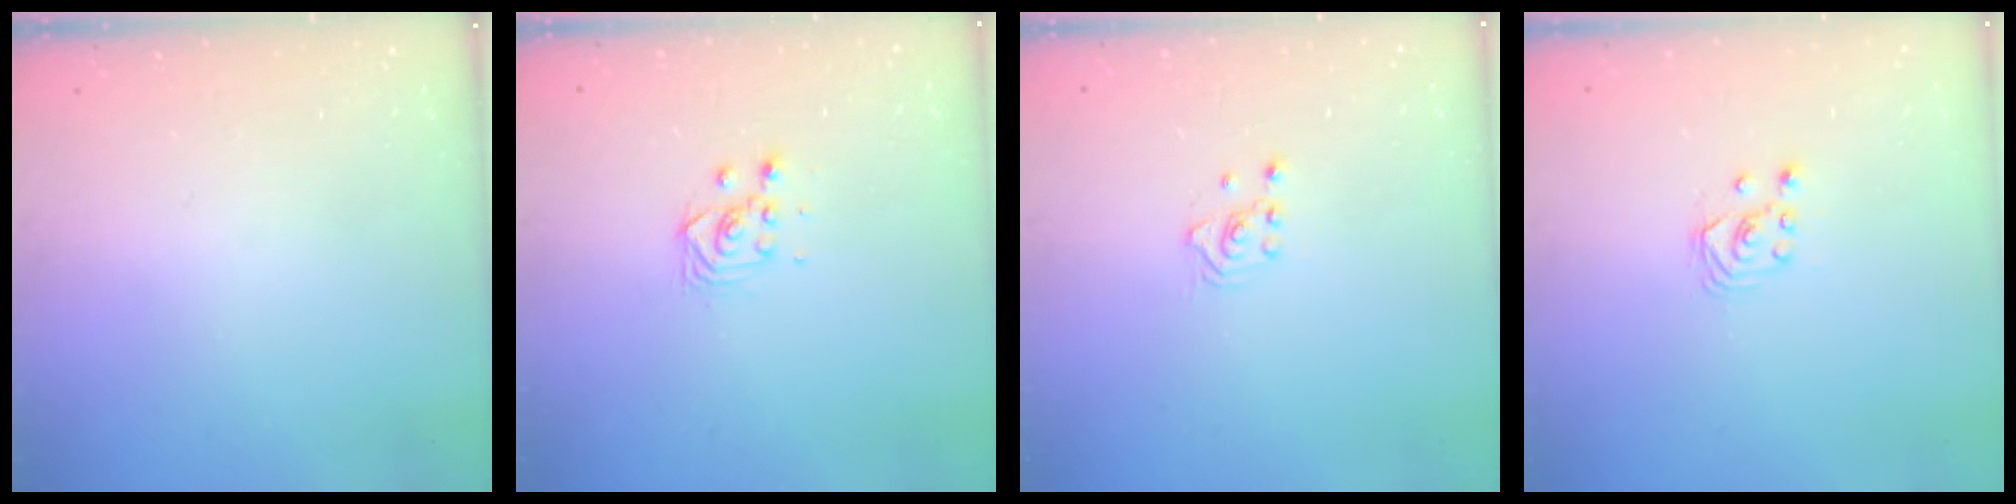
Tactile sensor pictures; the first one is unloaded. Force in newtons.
{"total": 4.3, "press": 4.3, "slide": 0.6}
{"total": 1.6, "press": 1.5, "slide": 0.2}
{"total": 2.6, "press": 2.6, "slide": 0.3}